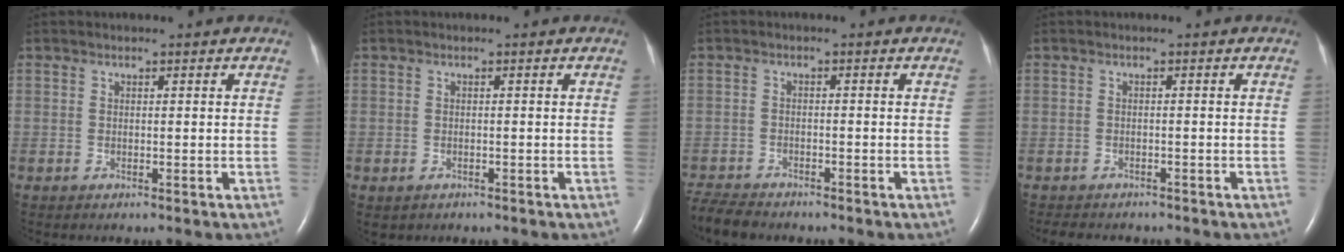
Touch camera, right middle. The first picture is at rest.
{"total": 1.0, "force": [-0.6, 0.8, 0.3], "torque": [-0.010, 0.001, -0.002]}
{"total": 5.7, "force": [-5.3, 1.2, 1.5], "torque": [-0.029, -0.017, -0.093]}
{"total": 6.0, "force": [-5.2, 2.2, 2.0], "torque": [-0.031, -0.003, -0.065]}